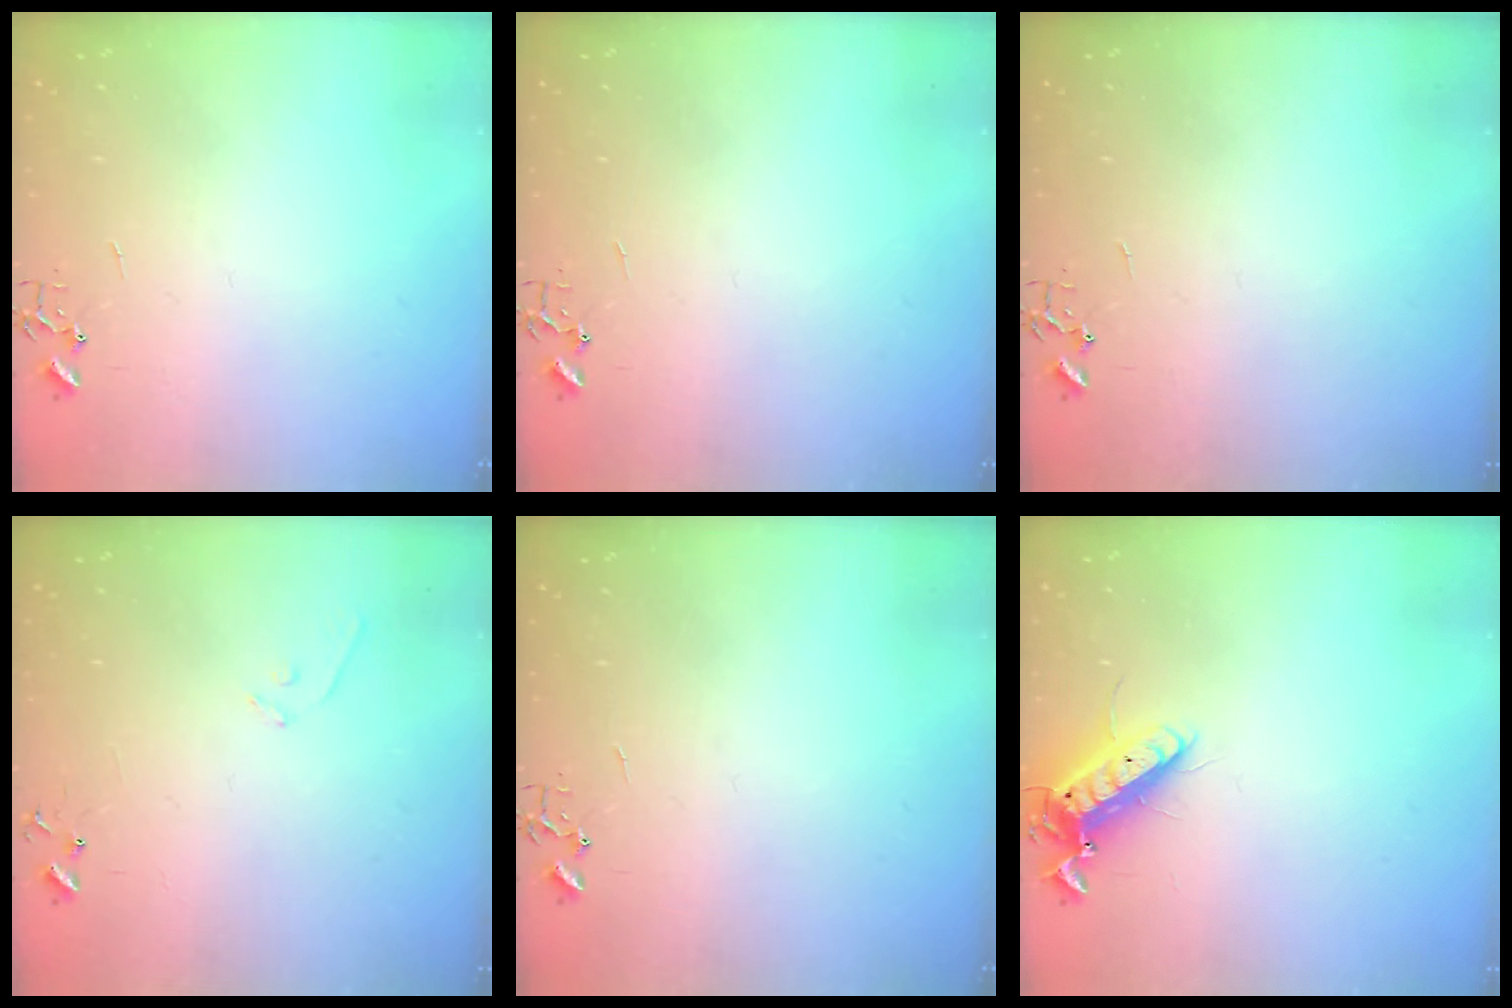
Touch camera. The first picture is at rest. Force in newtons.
{"total": 0.0}
{"total": 0.0}
{"total": 5.3, "press": 5.3, "slide": 0.4}
{"total": 0.0}
{"total": 12.2, "press": 12.0, "slide": 2.3}